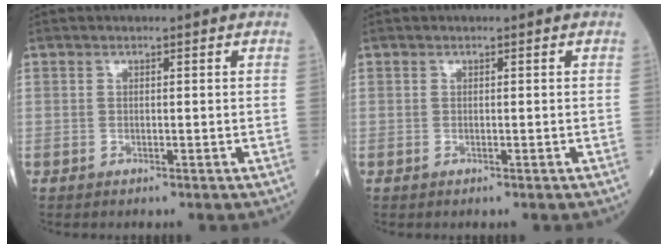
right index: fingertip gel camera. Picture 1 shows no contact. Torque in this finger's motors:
{"motor_torque": [-0.12, -0.06, -0.01, 0.00]}